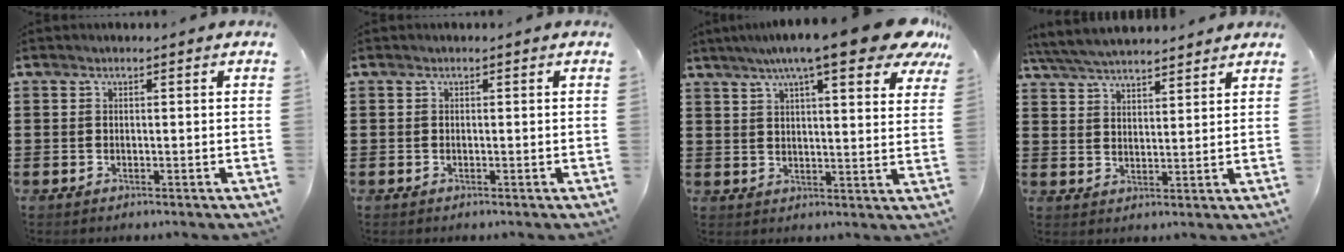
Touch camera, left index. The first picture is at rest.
{"total": 0.0}
{"total": 12.2, "force": [9.0, 1.5, 8.2], "torque": [-0.149, -0.019, 0.149]}
{"total": 5.5, "force": [5.3, 0.7, 1.4], "torque": [-0.047, -0.016, 0.097]}